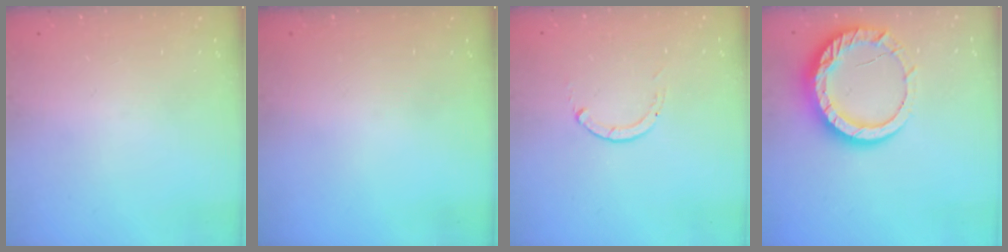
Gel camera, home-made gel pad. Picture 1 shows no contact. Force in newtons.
{"total": 0.0}
{"total": 0.0}
{"total": 14.3, "press": 14.3, "slide": 1.3}